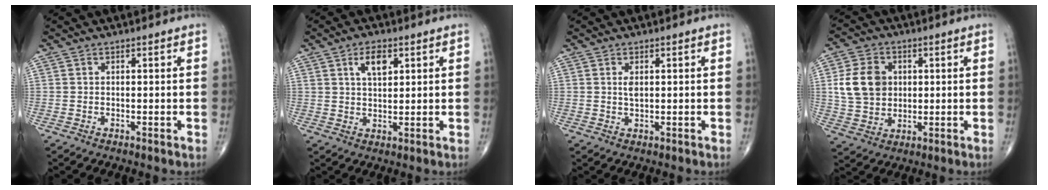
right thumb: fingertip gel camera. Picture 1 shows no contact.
{"total": 5.0, "force": [2.2, 2.6, 3.7], "torque": [-0.052, -0.008, 0.039]}
{"total": 1.8, "force": [0.4, 0.8, 1.5], "torque": [-0.025, -0.002, 0.010]}
{"total": 10.2, "force": [1.7, 8.1, 6.0], "torque": [-0.092, 0.001, 0.035]}